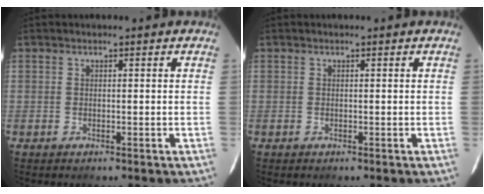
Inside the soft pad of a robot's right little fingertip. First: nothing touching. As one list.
[{"total": 0.0}]